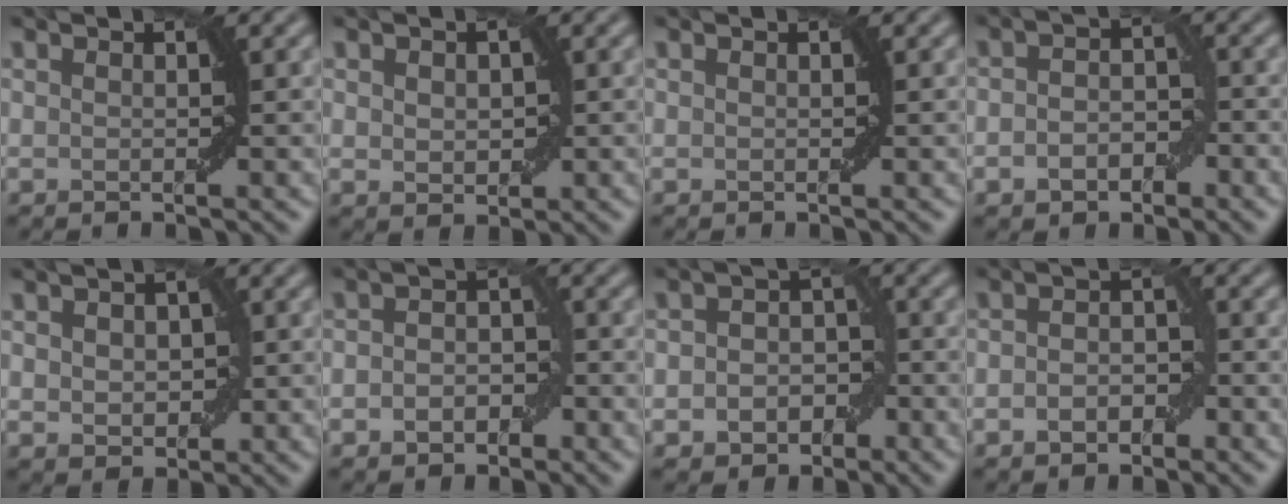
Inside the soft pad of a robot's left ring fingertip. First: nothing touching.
{"total": 1.8, "force": [0.2, 1.3, 1.3], "torque": [-0.019, 0.001, 0.007]}
{"total": 0.0}
{"total": 3.2, "force": [-1.1, 2.1, 2.2], "torque": [-0.029, 0.001, -0.023]}
{"total": 2.8, "force": [0.1, 2.0, 2.0], "torque": [-0.029, -0.001, 0.004]}
{"total": 3.2, "force": [-1.0, 2.2, 2.1], "torque": [-0.026, 0.001, -0.021]}
{"total": 4.4, "force": [-1.5, 3.3, 2.4], "torque": [-0.014, -0.002, -0.032]}
{"total": 2.9, "force": [-0.9, 1.8, 2.1], "torque": [-0.032, 0.002, -0.019]}